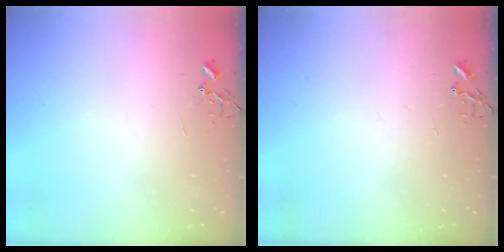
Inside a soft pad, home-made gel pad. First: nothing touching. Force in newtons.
{"total": 0.0}